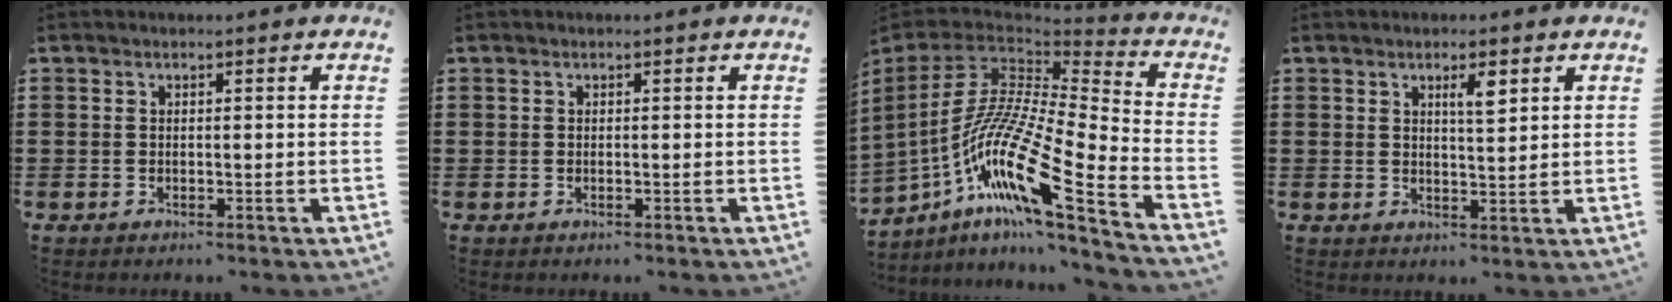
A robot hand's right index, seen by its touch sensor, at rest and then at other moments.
{"total": 0.0}
{"total": 15.9, "force": [-8.0, 2.9, 13.5], "torque": [-0.310, -0.025, -0.174]}
{"total": 3.2, "force": [1.8, 0.7, 2.6], "torque": [-0.046, 0.002, 0.027]}